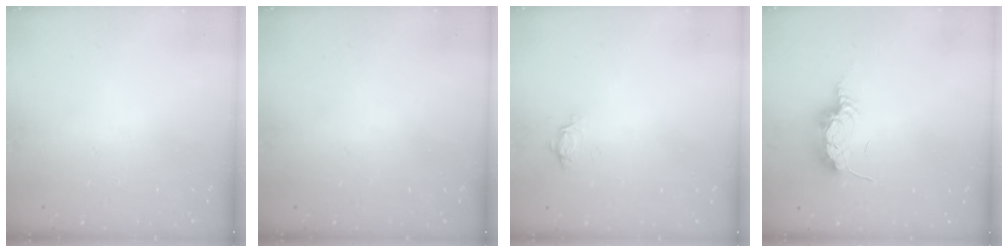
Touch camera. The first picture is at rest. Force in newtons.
{"total": 0.0}
{"total": 3.7, "press": 3.6, "slide": 0.4}
{"total": 10.0, "press": 8.6, "slide": 5.1}